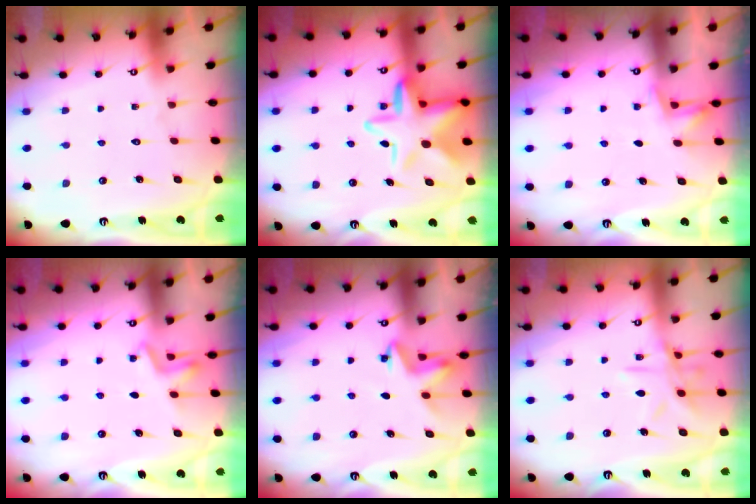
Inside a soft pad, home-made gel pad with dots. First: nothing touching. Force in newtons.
{"total": 13.2, "press": 13.0, "slide": 2.5}
{"total": 3.7, "press": 3.4, "slide": 1.4}
{"total": 2.8, "press": 2.4, "slide": 1.4}
{"total": 4.6, "press": 4.5, "slide": 0.4}
{"total": 10.8, "press": 10.8, "slide": 0.8}